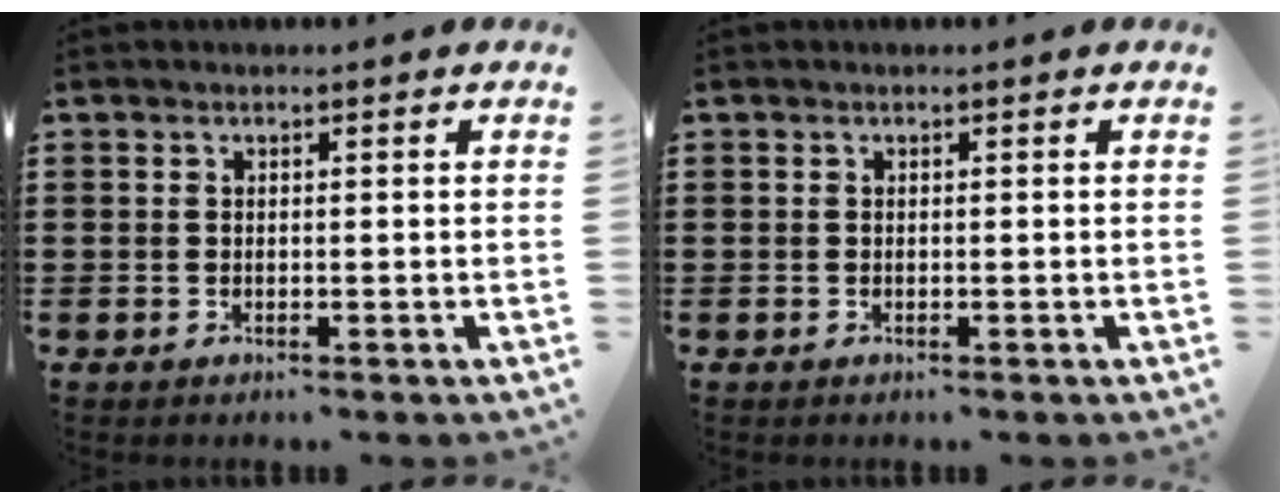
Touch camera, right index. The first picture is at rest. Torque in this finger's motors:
{"motor_torque": [0.00, 0.00, 0.02, -0.01]}